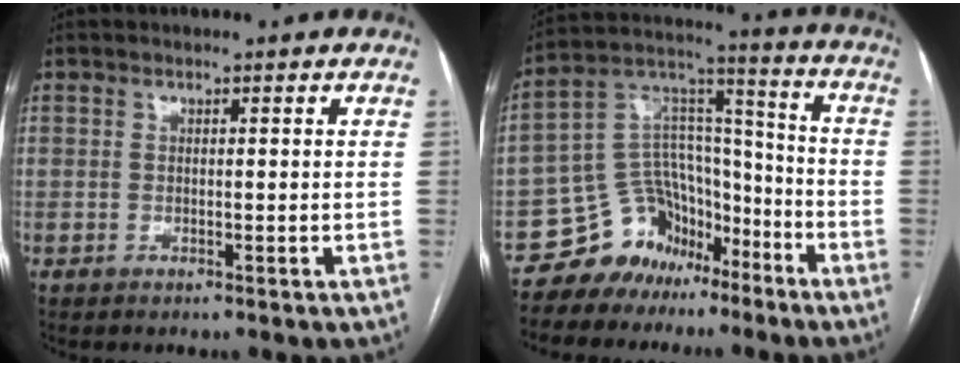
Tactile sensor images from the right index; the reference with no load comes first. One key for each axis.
{"total": 12.1, "fx": -8.5, "fy": 8.2, "fz": 2.6, "tx": -0.053, "ty": 0.083, "tz": -0.147}